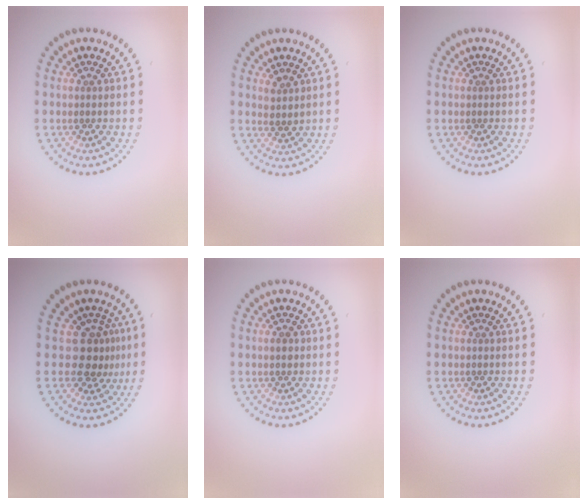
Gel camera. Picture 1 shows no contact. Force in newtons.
{"total": 1.5, "press": 1.3, "slide": 0.7}
{"total": 0.0}
{"total": 2.8, "press": 2.0, "slide": 1.9}
{"total": 1.1, "press": 1.1, "slide": 0.1}
{"total": 0.0}